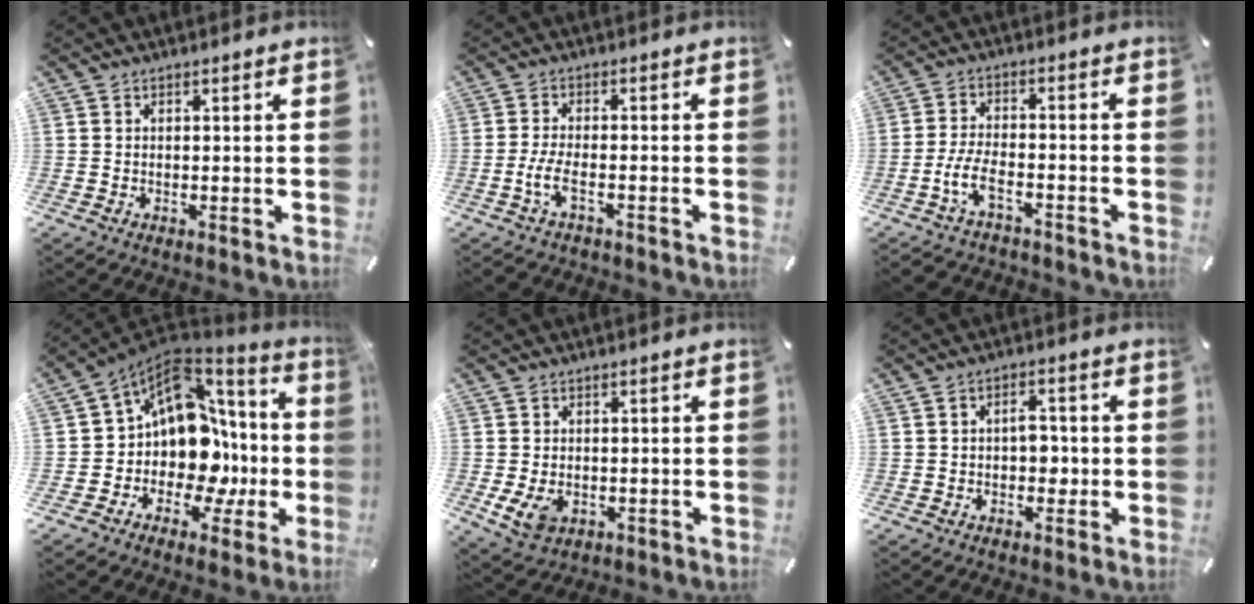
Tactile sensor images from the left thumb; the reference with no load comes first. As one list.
[{"total": 4.8, "force": [-2.2, 1.6, 4.0], "torque": [-0.093, -0.004, -0.044]}, {"total": 7.5, "force": [-4.1, 3.6, 5.2], "torque": [-0.116, 0.009, -0.077]}, {"total": 14.7, "force": [2.7, 11.7, 8.4], "torque": [-0.146, -0.067, 0.055]}, {"total": 4.8, "force": [-1.2, 3.7, 2.8], "torque": [-0.059, -0.002, -0.023]}, {"total": 4.4, "force": [-0.3, 3.0, 3.2], "torque": [-0.044, 0.004, -0.011]}]